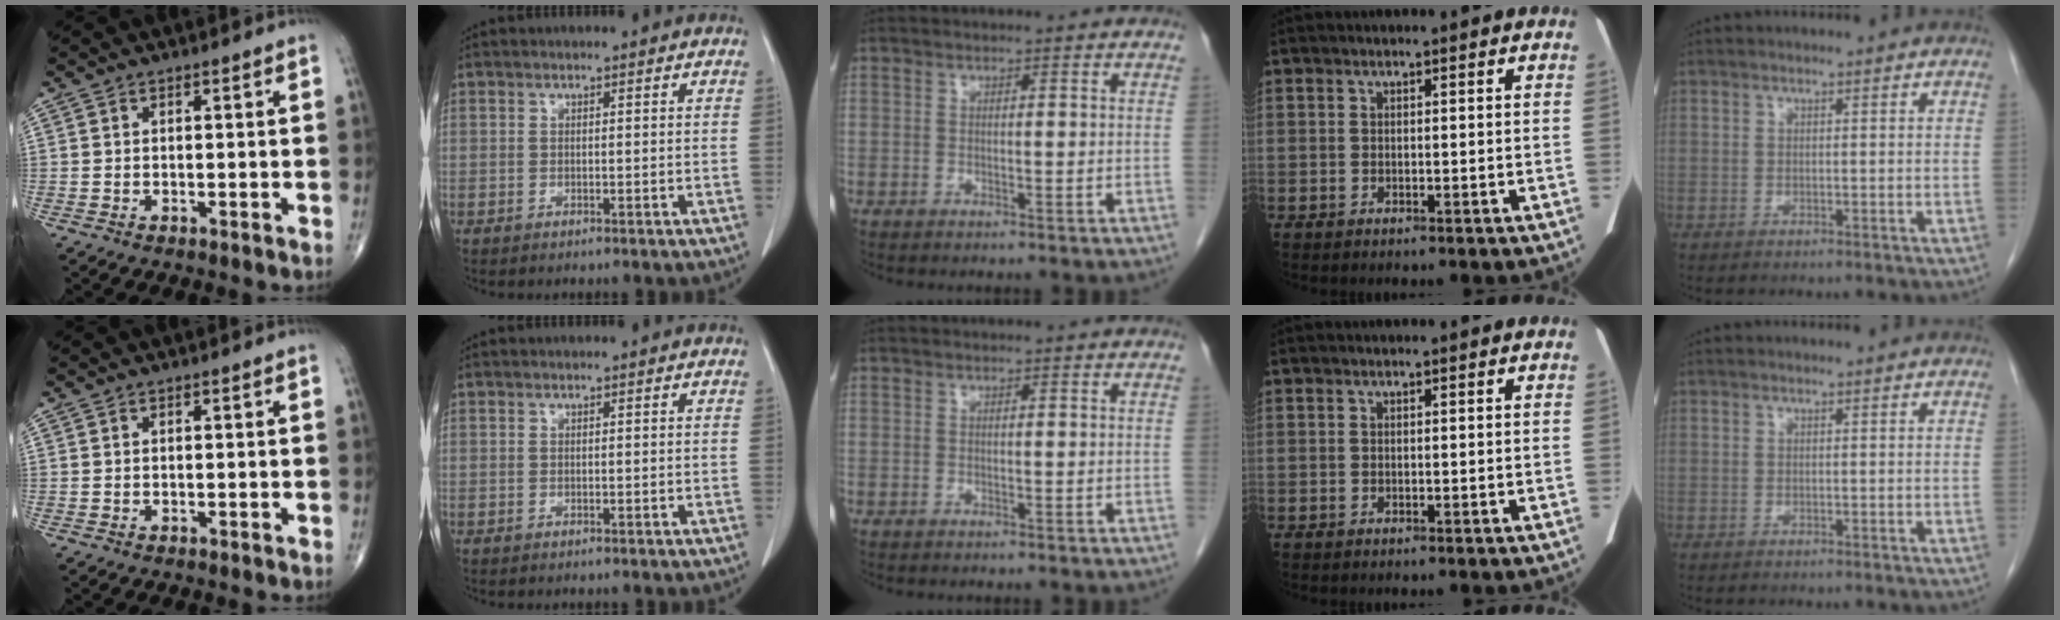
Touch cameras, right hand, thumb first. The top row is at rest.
{}